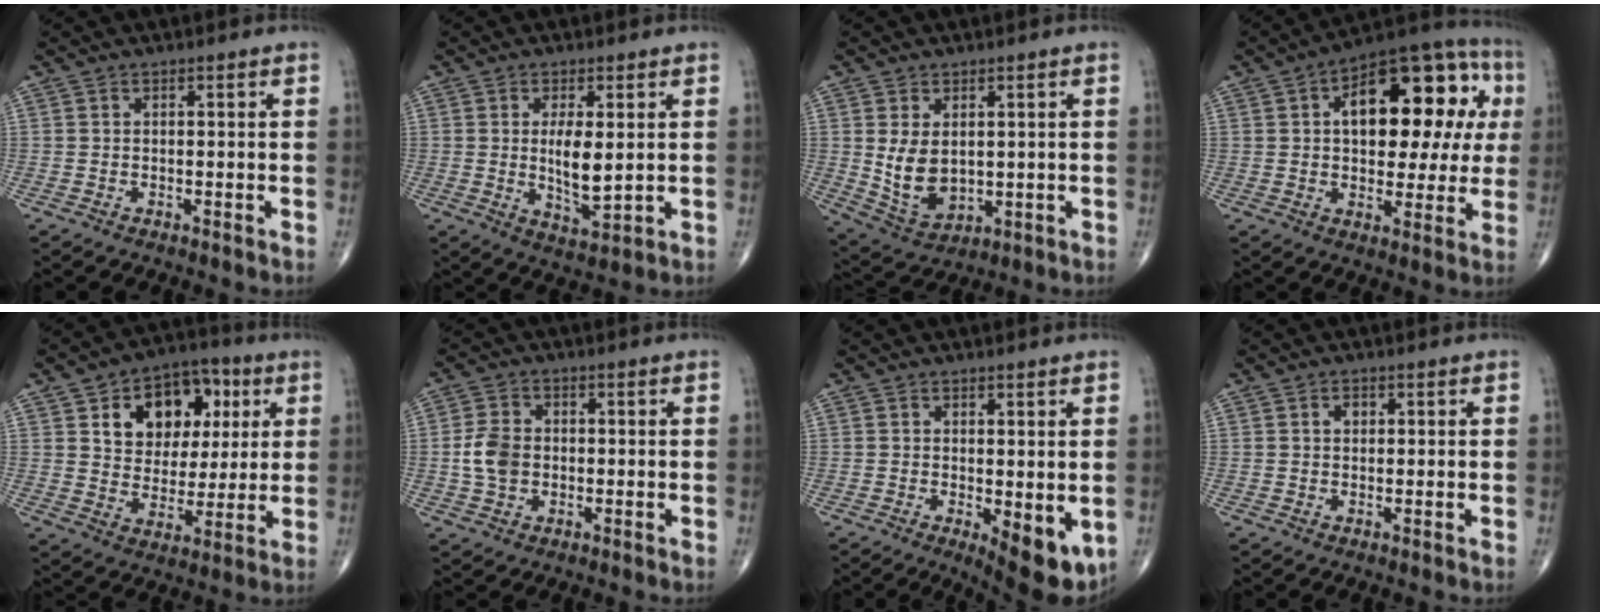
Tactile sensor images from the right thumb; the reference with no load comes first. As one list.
[{"total": 7.1, "force": [0.7, 2.5, 6.6], "torque": [-0.117, -0.020, 0.020]}, {"total": 8.4, "force": [0.9, 5.5, 6.2], "torque": [-0.103, -0.016, 0.039]}, {"total": 22.4, "force": [4.5, 11.4, 18.7], "torque": [-0.220, 0.031, 0.058]}, {"total": 15.8, "force": [5.6, 11.2, 9.7], "torque": [-0.094, 0.000, 0.089]}, {"total": 6.1, "force": [-0.5, 4.6, 4.0], "torque": [-0.072, 0.007, -0.012]}, {"total": 8.3, "force": [-1.6, 3.3, 7.4], "torque": [-0.091, -0.021, -0.014]}, {"total": 1.5, "force": [0.4, 1.1, 0.9], "torque": [-0.009, 0.002, 0.004]}]